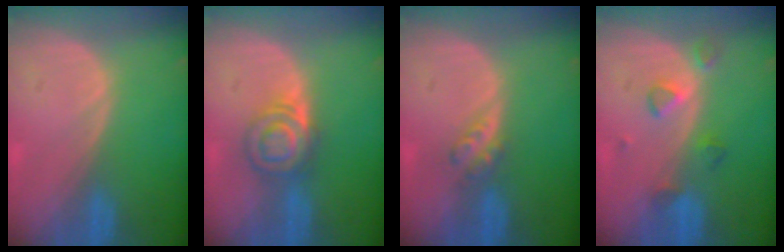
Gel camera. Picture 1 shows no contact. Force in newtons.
{"total": 6.1, "press": 5.5, "slide": 2.5}
{"total": 2.9, "press": 2.5, "slide": 1.5}
{"total": 3.8, "press": 3.7, "slide": 0.8}